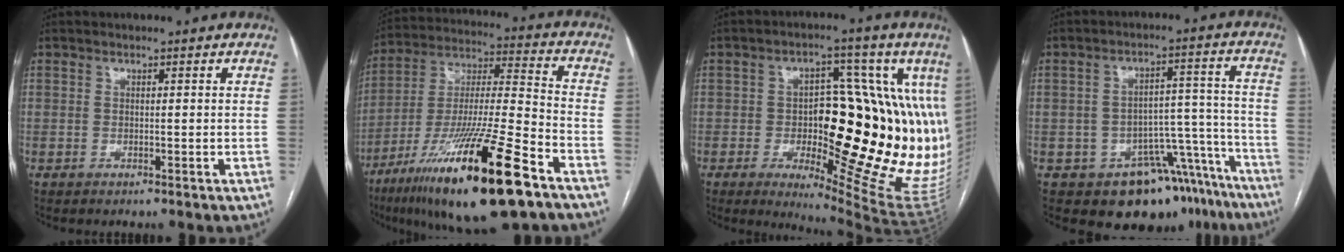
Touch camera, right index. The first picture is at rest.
{"total": 25.0, "force": [-14.6, 2.1, 20.2], "torque": [-0.349, -0.045, -0.252]}
{"total": 24.5, "force": [1.3, 7.1, 23.5], "torque": [-0.238, 0.029, 0.037]}
{"total": 14.9, "force": [-11.4, 8.1, 5.2], "torque": [-0.019, 0.071, -0.142]}